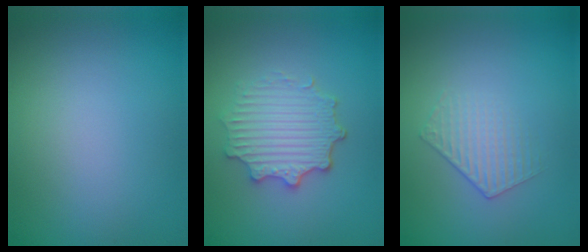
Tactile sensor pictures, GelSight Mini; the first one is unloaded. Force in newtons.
{"total": 4.5, "press": 3.8, "slide": 2.4}
{"total": 1.5, "press": 0.9, "slide": 1.2}